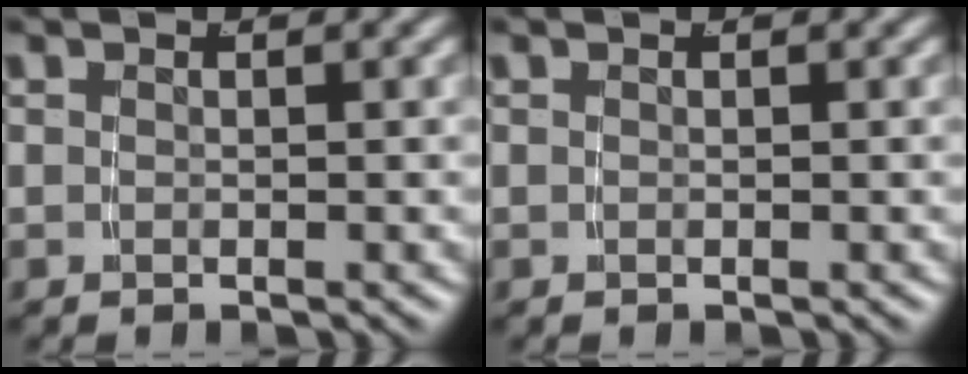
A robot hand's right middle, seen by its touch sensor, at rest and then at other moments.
{"total": 0.0}